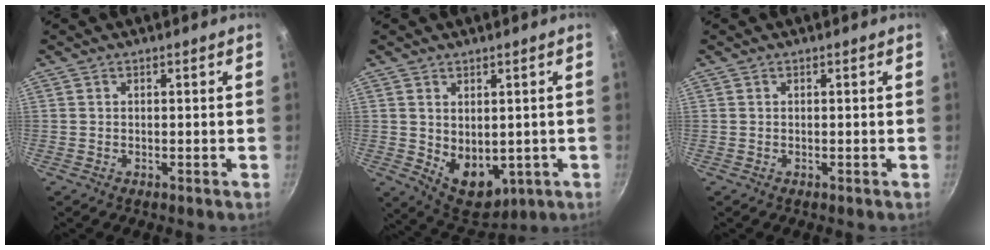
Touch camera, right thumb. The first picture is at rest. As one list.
[{"total": 9.1, "force": [0.0, 6.3, 6.6], "torque": [-0.073, -0.022, 0.023]}, {"total": 0.0}]